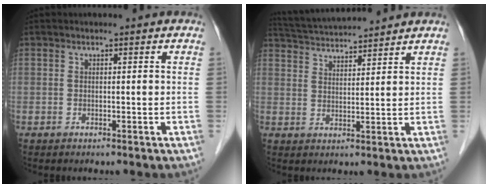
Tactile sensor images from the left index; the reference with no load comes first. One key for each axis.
{"total": 9.7, "fx": 9.3, "fy": 0.0, "fz": 2.7, "tx": -0.061, "ty": 0.029, "tz": 0.155}